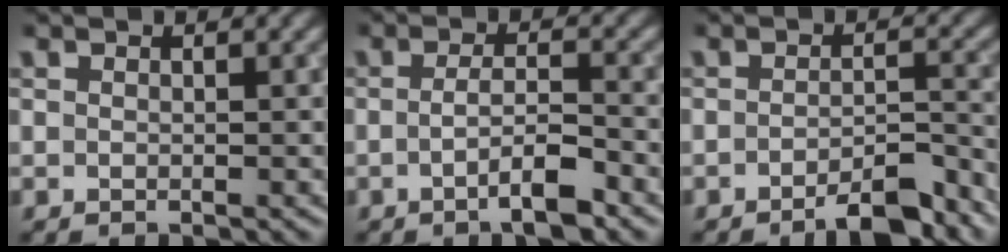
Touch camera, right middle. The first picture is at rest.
{"total": 3.8, "force": [-1.4, 0.8, 3.4], "torque": [-0.055, 0.006, -0.031]}
{"total": 4.8, "force": [-3.4, 1.1, 3.1], "torque": [-0.042, 0.006, -0.050]}